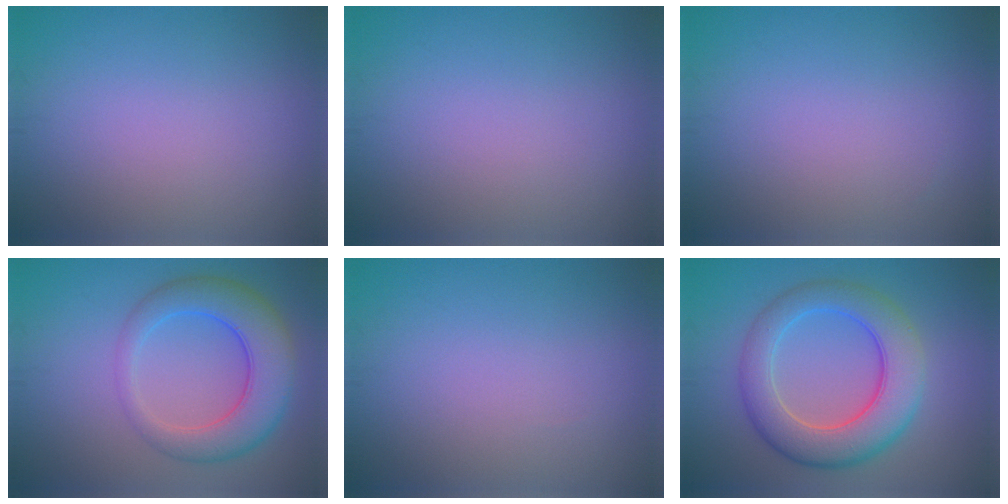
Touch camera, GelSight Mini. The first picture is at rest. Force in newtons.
{"total": 0.0}
{"total": 0.0}
{"total": 6.6, "press": 6.6, "slide": 0.3}
{"total": 0.0}
{"total": 7.9, "press": 7.9, "slide": 0.1}